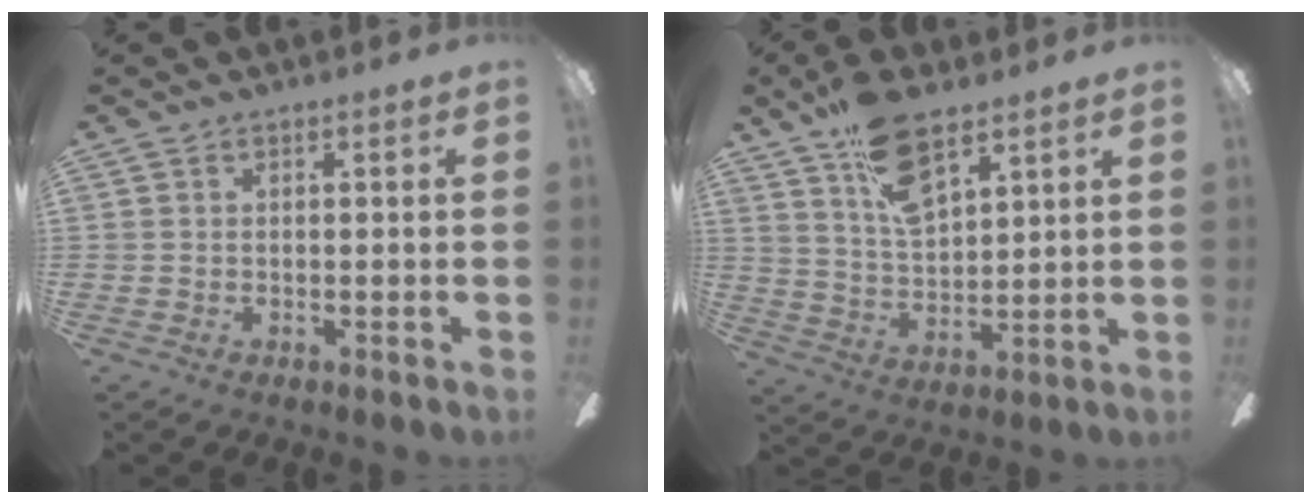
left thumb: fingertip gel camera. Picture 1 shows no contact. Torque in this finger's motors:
{"motor_torque": [1.62, 1.14, 0.94, -0.94, 0.10]}